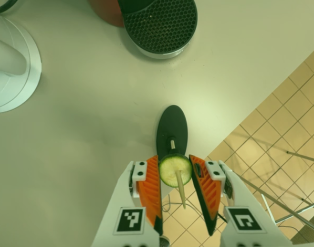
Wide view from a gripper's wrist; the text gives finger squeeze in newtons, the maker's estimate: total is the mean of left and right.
{"total": 9.4, "left": 8.8, "right": 10.0}